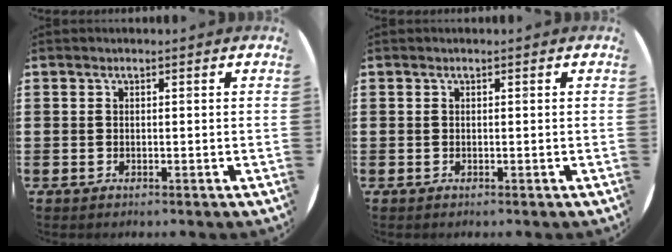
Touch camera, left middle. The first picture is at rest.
{"total": 0.0}